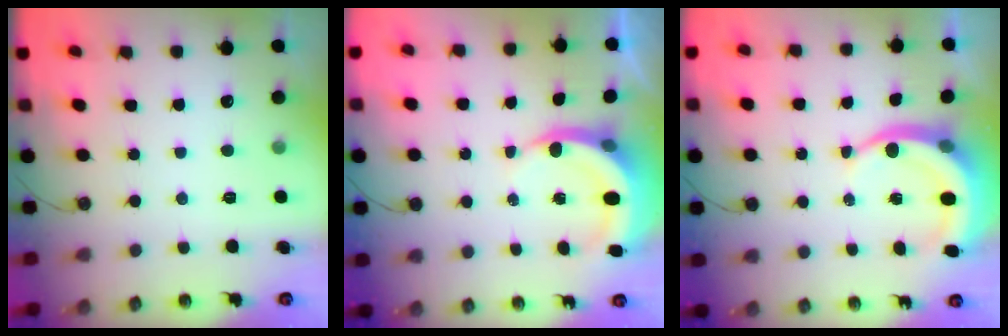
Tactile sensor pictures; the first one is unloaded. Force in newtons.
{"total": 6.5, "press": 6.5, "slide": 1.0}
{"total": 7.9, "press": 7.8, "slide": 1.0}